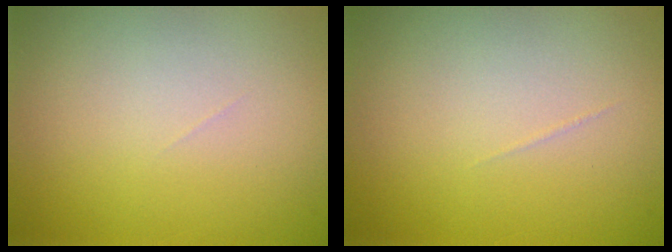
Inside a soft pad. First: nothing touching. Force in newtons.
{"total": 0.0}